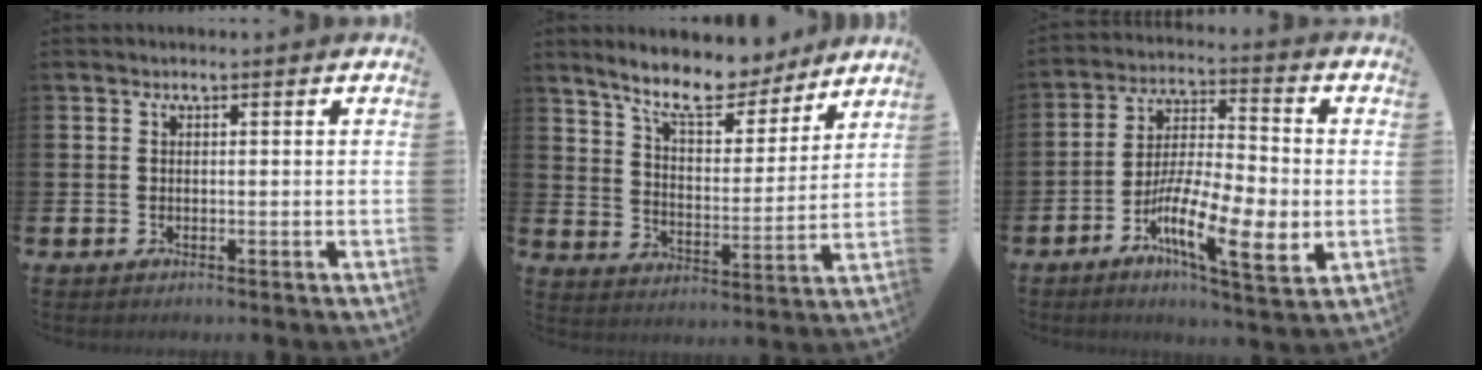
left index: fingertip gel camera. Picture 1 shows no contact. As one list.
[{"total": 10.8, "force": [9.6, 2.9, 4.0], "torque": [-0.091, -0.064, 0.167]}, {"total": 10.6, "force": [-3.2, 2.3, 9.9], "torque": [-0.178, -0.029, -0.061]}]